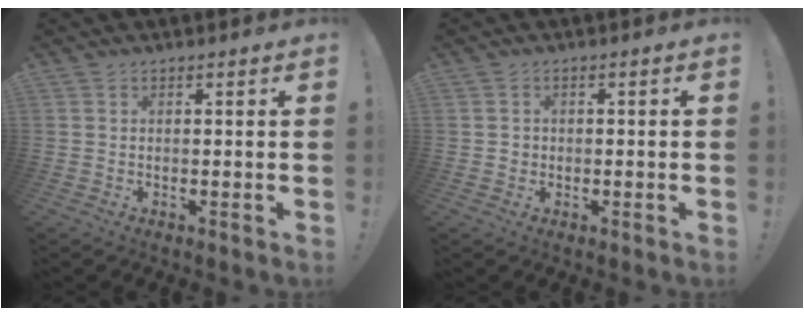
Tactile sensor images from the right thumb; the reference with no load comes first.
{"total": 1.5, "force": [-0.5, 1.4, 0.5], "torque": [-0.008, 0.006, -0.010]}